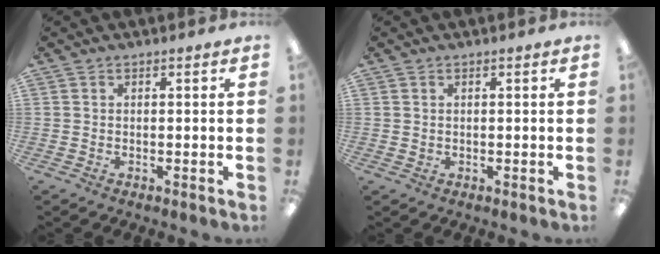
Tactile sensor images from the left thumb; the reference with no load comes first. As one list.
[{"total": 0.7, "force": [0.5, 0.5, 0.1], "torque": [-0.002, 0.002, 0.009]}]